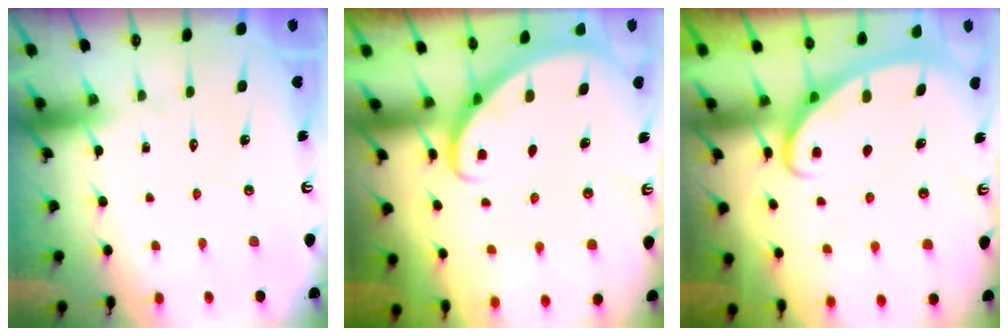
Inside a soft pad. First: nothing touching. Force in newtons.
{"total": 2.8, "press": 2.8, "slide": 0.2}
{"total": 2.8, "press": 2.8, "slide": 0.4}